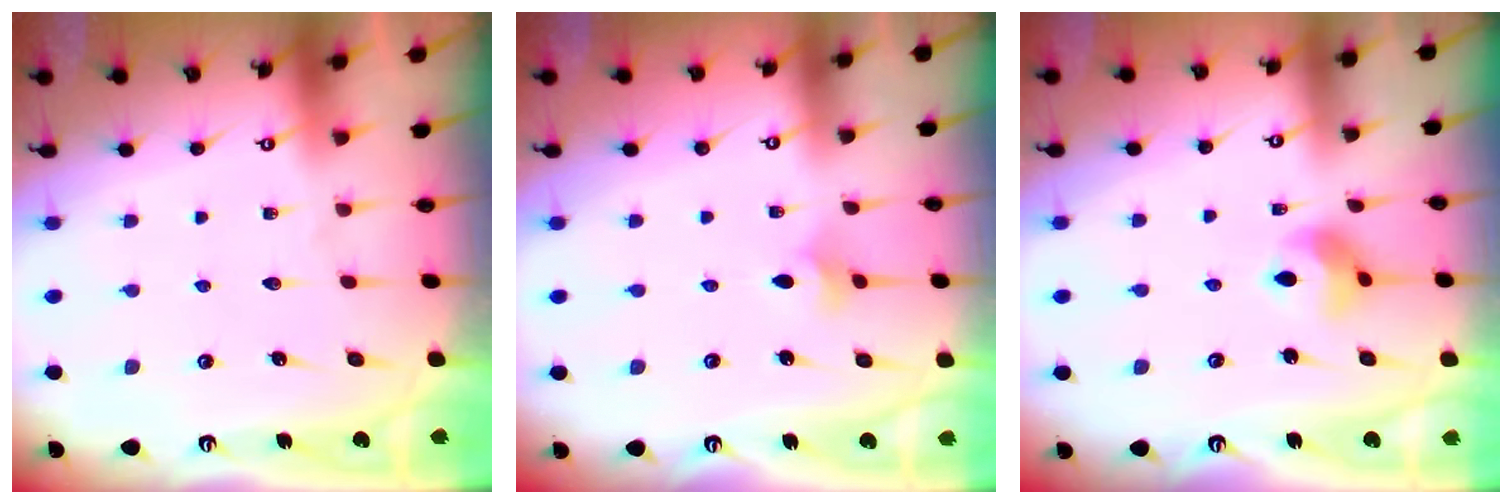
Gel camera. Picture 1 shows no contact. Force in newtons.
{"total": 2.7, "press": 2.6, "slide": 0.7}
{"total": 6.9, "press": 6.9, "slide": 0.8}